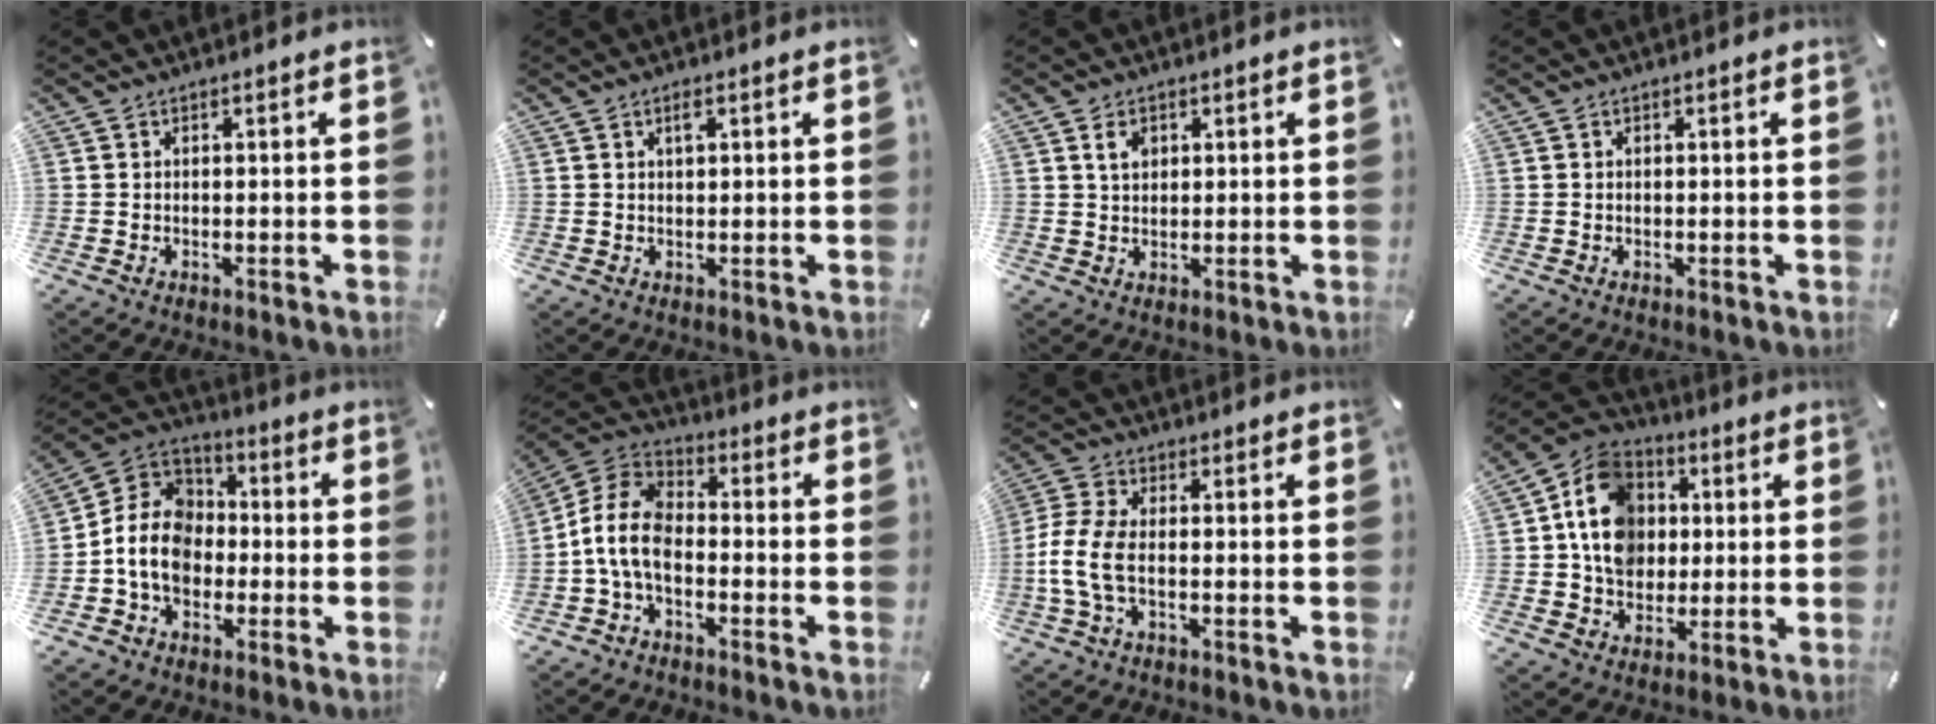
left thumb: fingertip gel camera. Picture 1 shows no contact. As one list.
[{"total": 1.8, "force": [0.8, 0.9, 1.3], "torque": [-0.022, 0.000, 0.012]}, {"total": 3.4, "force": [1.3, 2.6, 1.8], "torque": [-0.024, -0.002, 0.019]}, {"total": 0.0}, {"total": 12.1, "force": [-3.4, 10.1, 5.8], "torque": [-0.147, 0.027, -0.062]}, {"total": 10.7, "force": [-3.8, 6.8, 7.3], "torque": [-0.170, 0.011, -0.075]}, {"total": 8.2, "force": [-2.0, 3.8, 6.9], "torque": [-0.159, -0.009, -0.037]}, {"total": 14.3, "force": [0.6, 12.5, 6.9], "torque": [-0.133, 0.019, 0.014]}]